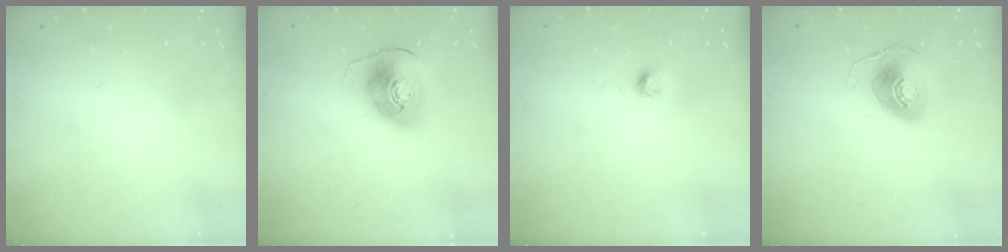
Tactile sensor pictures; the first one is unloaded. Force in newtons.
{"total": 10.2, "press": 10.1, "slide": 1.5}
{"total": 4.1, "press": 4.0, "slide": 0.6}
{"total": 8.5, "press": 8.4, "slide": 0.3}